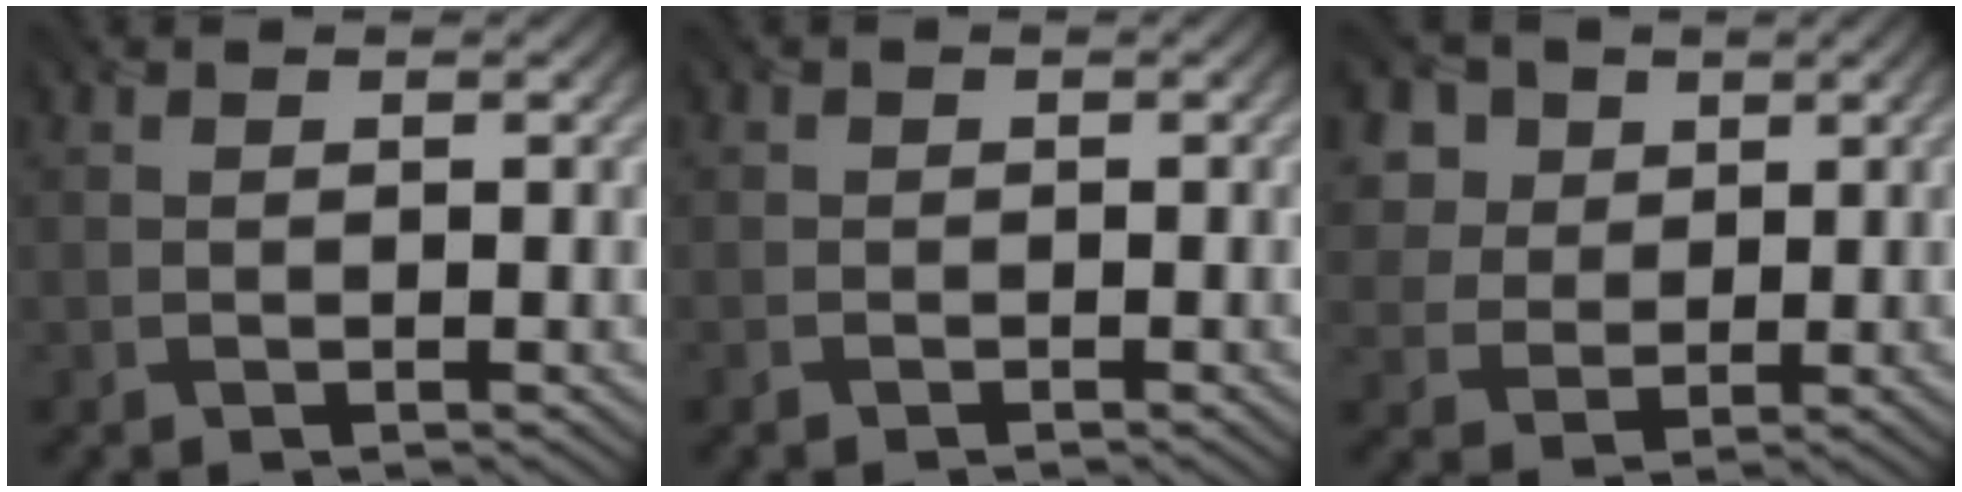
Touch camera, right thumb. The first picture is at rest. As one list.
[{"total": 1.3, "force": [-1.0, 0.8, 0.1], "torque": [-0.001, -0.003, -0.025]}, {"total": 6.4, "force": [3.3, 5.0, 2.2], "torque": [-0.098, -0.002, 0.068]}]